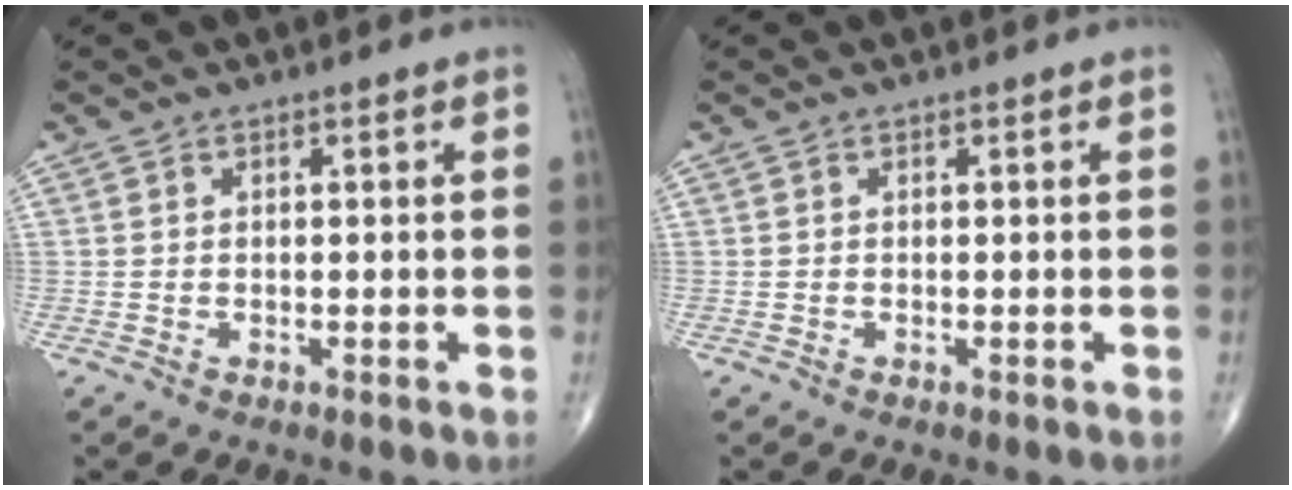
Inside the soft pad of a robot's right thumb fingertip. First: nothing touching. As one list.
[{"total": 0.0}]